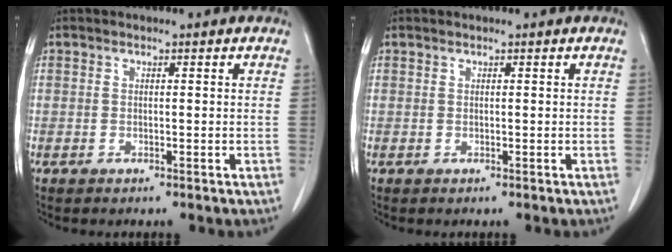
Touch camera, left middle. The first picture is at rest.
{"total": 0.0}